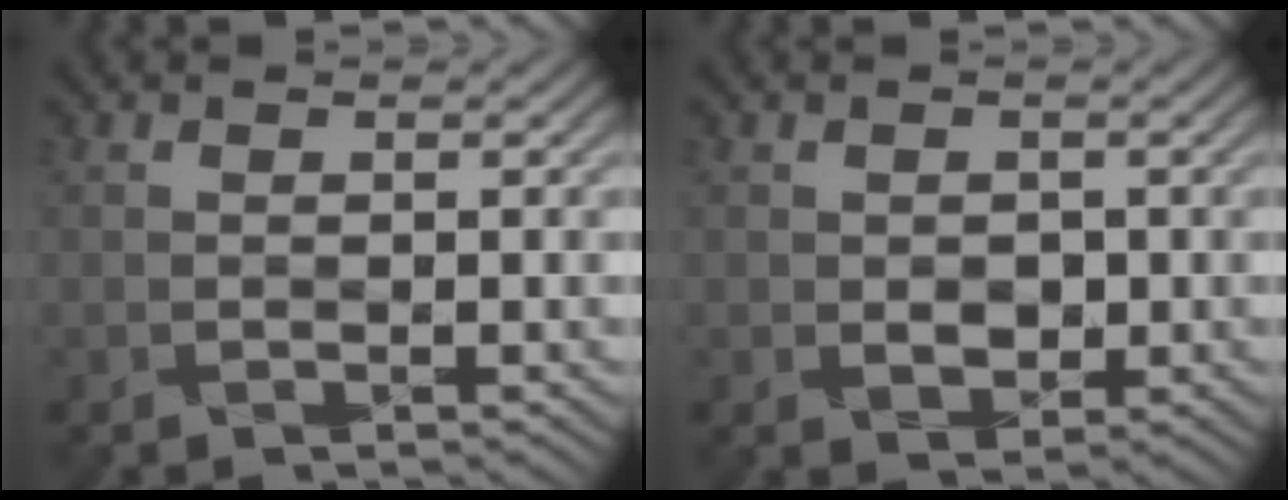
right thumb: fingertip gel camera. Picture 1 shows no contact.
{"total": 1.3, "force": [0.0, 1.2, 0.5], "torque": [-0.010, -0.006, 0.009]}